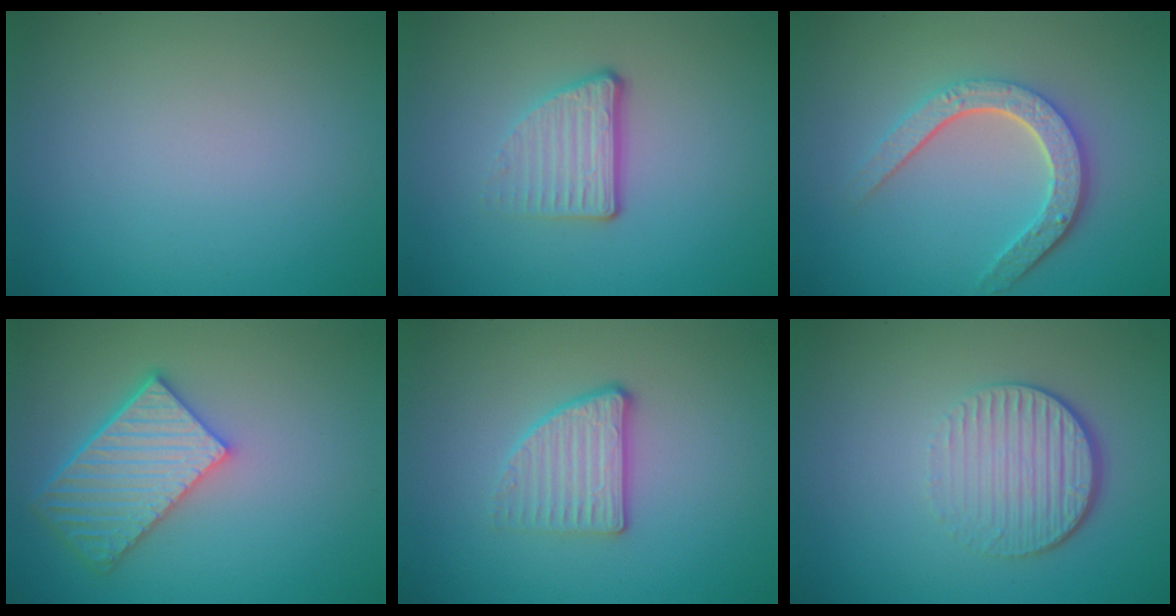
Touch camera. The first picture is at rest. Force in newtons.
{"total": 3.5, "press": 2.5, "slide": 2.5}
{"total": 4.7, "press": 3.6, "slide": 3.0}
{"total": 5.4, "press": 4.7, "slide": 2.6}
{"total": 2.9, "press": 2.5, "slide": 1.4}
{"total": 4.3, "press": 2.9, "slide": 3.2}